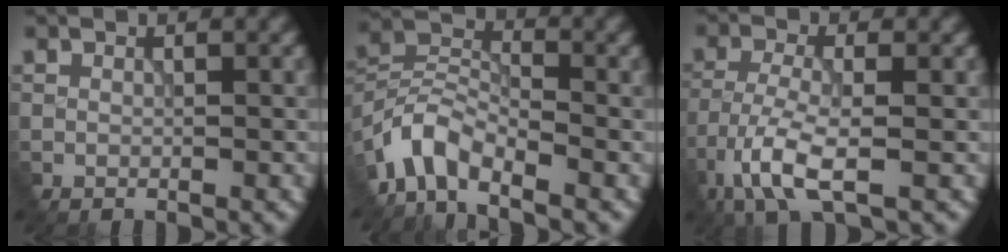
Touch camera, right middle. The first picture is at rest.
{"total": 5.3, "force": [-3.9, 2.2, 2.8], "torque": [-0.056, 0.002, -0.088]}
{"total": 5.7, "force": [-3.0, 1.7, 4.6], "torque": [-0.105, -0.010, -0.068]}